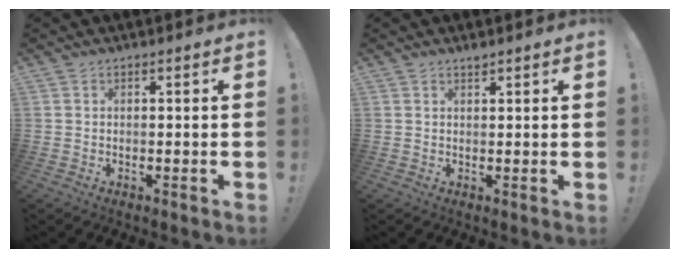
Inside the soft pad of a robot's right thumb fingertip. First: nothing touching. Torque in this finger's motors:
{"motor_torque": [-0.18, 0.04, -0.12, 0.10, 0.02]}